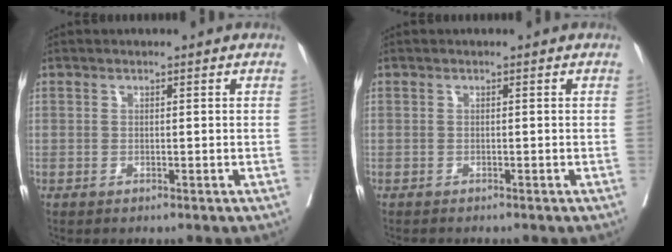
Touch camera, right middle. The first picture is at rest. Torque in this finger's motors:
{"motor_torque": [0.23, -0.36, -0.01, 0.01]}